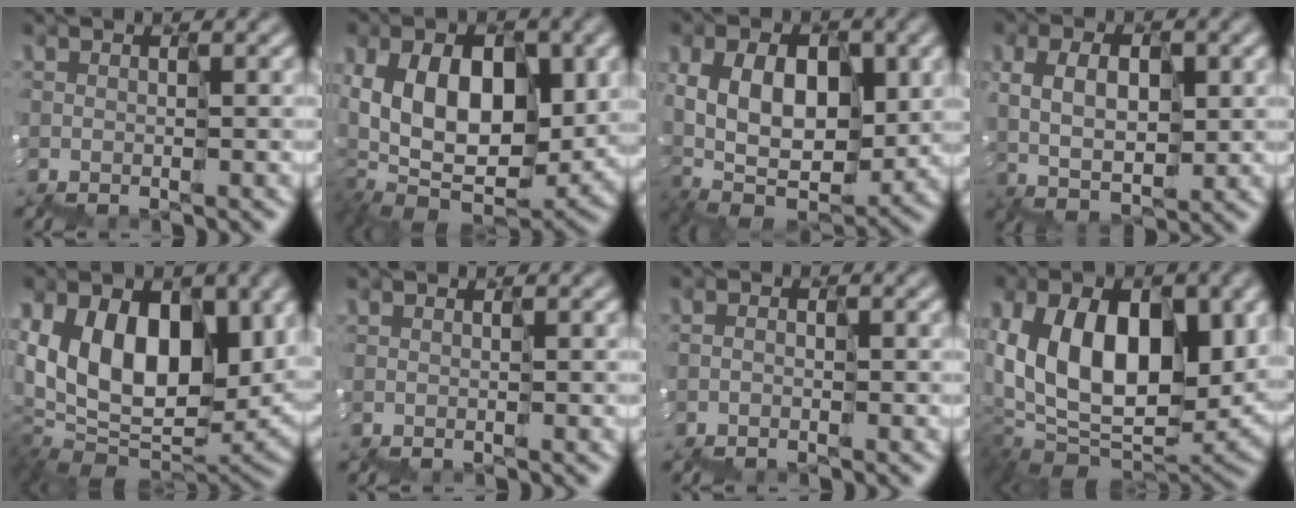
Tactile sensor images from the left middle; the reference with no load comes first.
{"total": 9.3, "force": [1.3, 6.5, 6.6], "torque": [-0.107, -0.006, 0.031]}
{"total": 7.5, "force": [1.0, 5.3, 5.1], "torque": [-0.095, 0.000, 0.026]}
{"total": 1.7, "force": [0.5, 1.1, 1.1], "torque": [-0.024, 0.007, 0.018]}
{"total": 9.1, "force": [3.0, 6.0, 6.2], "torque": [-0.089, -0.011, 0.058]}
{"total": 0.0}
{"total": 1.3, "force": [-1.0, -0.3, -0.7], "torque": [0.011, 0.003, -0.023]}
{"total": 9.0, "force": [2.1, 6.2, 6.3], "torque": [-0.098, -0.014, 0.049]}